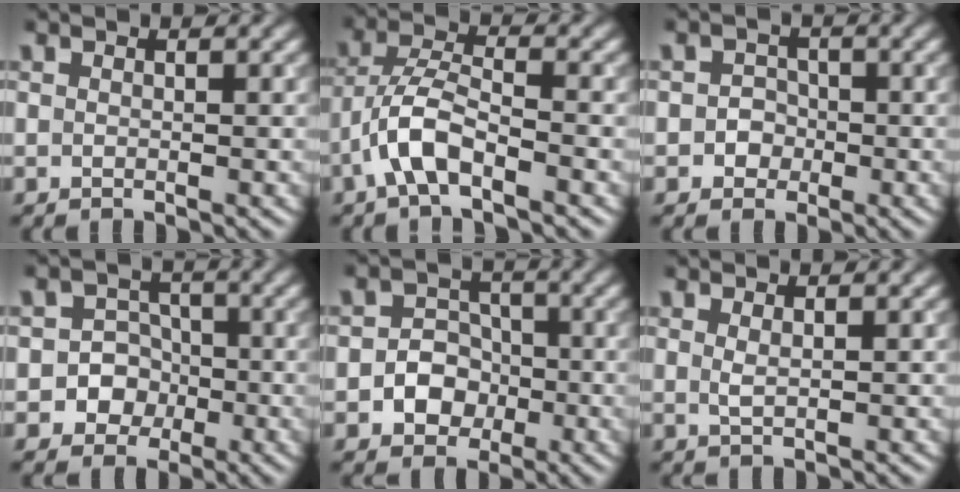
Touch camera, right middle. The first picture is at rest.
{"total": 4.6, "force": [-2.4, 1.5, 3.6], "torque": [-0.071, 0.010, -0.053]}
{"total": 1.8, "force": [-0.4, 1.7, 0.5], "torque": [0.012, 0.002, -0.015]}
{"total": 4.9, "force": [-1.6, 4.6, 0.9], "torque": [0.015, 0.013, -0.044]}
{"total": 4.0, "force": [-1.1, 3.5, 1.7], "torque": [0.008, 0.000, -0.036]}
{"total": 1.0, "force": [0.4, 0.2, 0.9], "torque": [-0.017, -0.001, 0.006]}